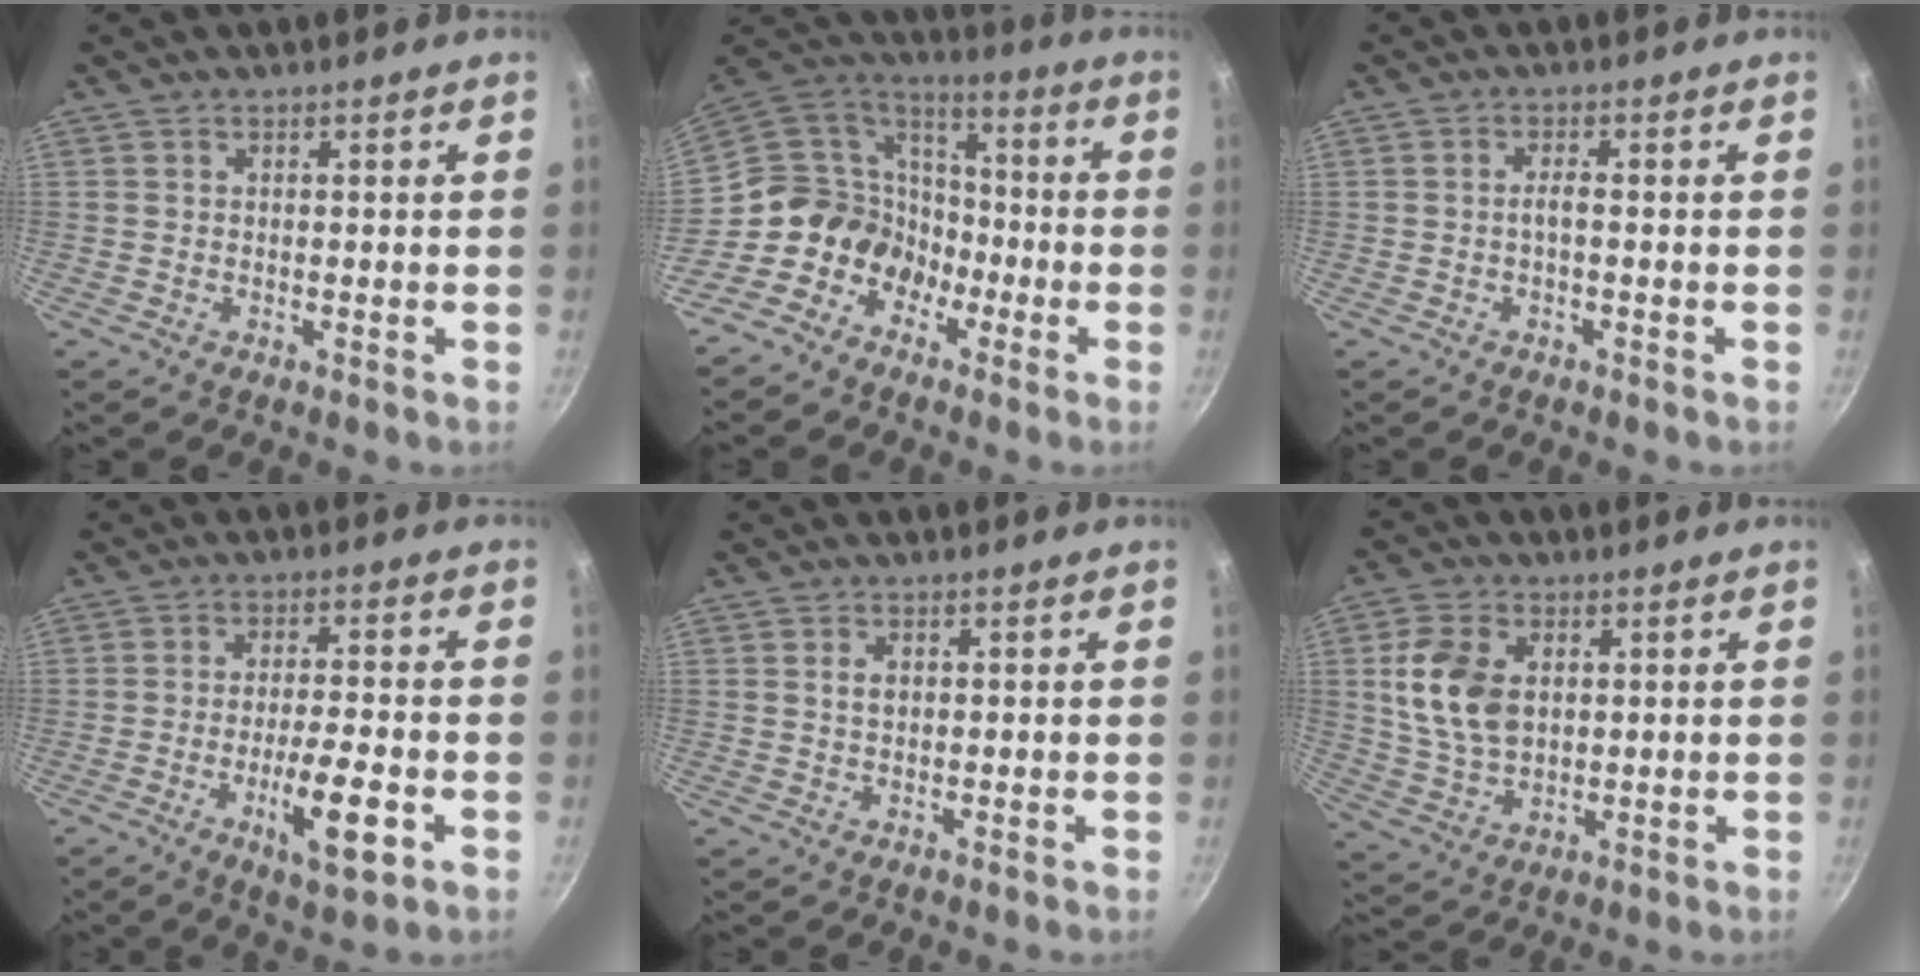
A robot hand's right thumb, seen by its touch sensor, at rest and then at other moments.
{"total": 13.8, "force": [-6.2, 11.4, 4.6], "torque": [-0.025, 0.078, -0.130]}
{"total": 1.6, "force": [-0.5, 0.3, 1.5], "torque": [-0.034, 0.010, -0.010]}
{"total": 10.1, "force": [-3.7, 2.6, 9.1], "torque": [-0.145, 0.014, -0.058]}
{"total": 2.1, "force": [0.5, 1.4, 1.5], "torque": [-0.019, 0.001, 0.008]}
{"total": 11.6, "force": [2.2, 7.9, 8.3], "torque": [-0.144, -0.014, 0.047]}